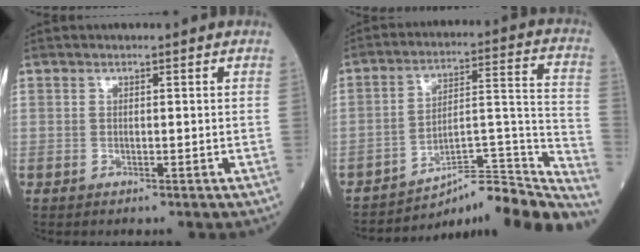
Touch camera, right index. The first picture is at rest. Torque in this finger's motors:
{"motor_torque": [0.16, -0.22, 0.11, 0.06]}